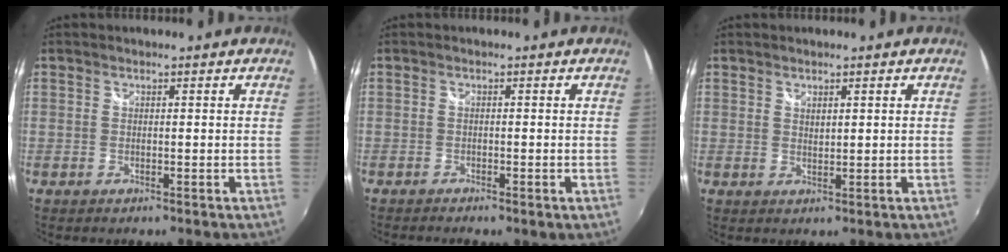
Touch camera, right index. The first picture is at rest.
{"total": 2.1, "force": [-1.4, 0.6, 1.5], "torque": [-0.028, -0.007, -0.022]}
{"total": 1.4, "force": [0.9, 0.7, 0.9], "torque": [-0.012, -0.001, 0.016]}